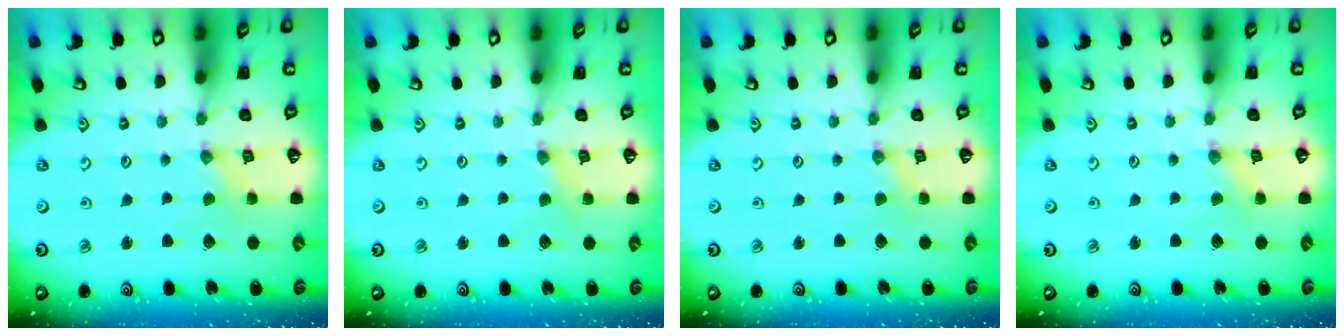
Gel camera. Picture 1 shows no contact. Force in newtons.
{"total": 2.0, "press": 1.9, "slide": 0.4}
{"total": 0.0}
{"total": 0.5, "press": 0.5, "slide": 0.1}